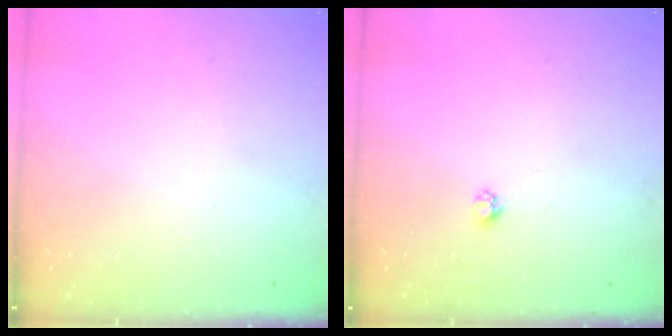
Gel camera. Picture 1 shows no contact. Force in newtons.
{"total": 2.7, "press": 2.7, "slide": 0.4}